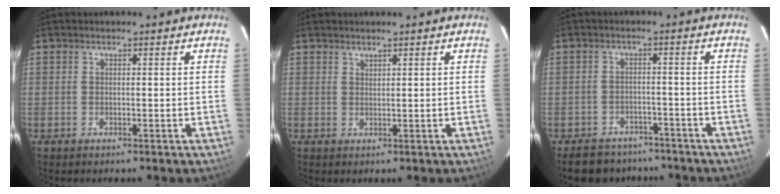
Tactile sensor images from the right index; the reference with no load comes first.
{"total": 0.9, "force": [0.8, 0.1, 0.1], "torque": [-0.003, 0.001, 0.017]}
{"total": 11.8, "force": [-9.7, 5.8, 3.6], "torque": [-0.089, 0.011, -0.126]}